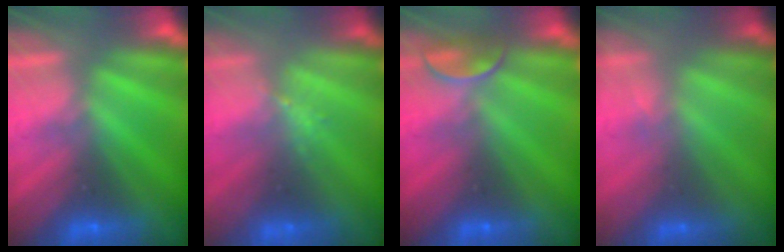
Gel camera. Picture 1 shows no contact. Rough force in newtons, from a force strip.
{"total": 1.3}
{"total": 2.4}
{"total": 1.6}